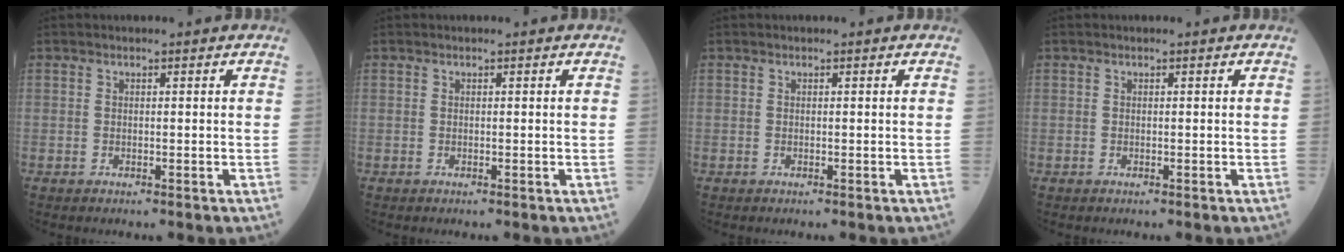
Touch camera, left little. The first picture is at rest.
{"total": 0.0}
{"total": 0.0}
{"total": 0.0}